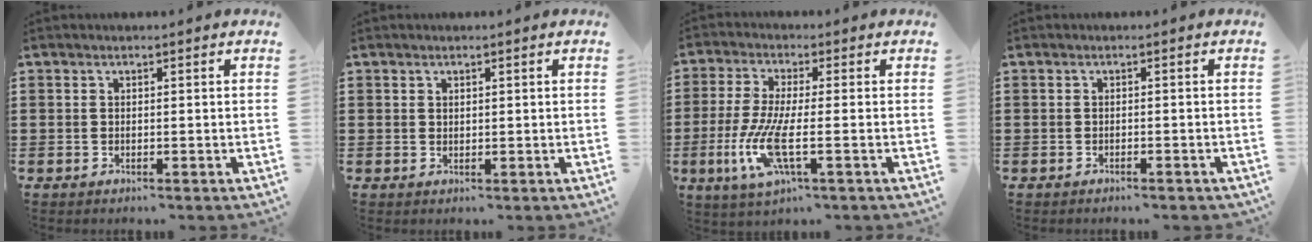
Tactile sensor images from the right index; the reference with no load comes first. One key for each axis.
{"total": 0.7, "fx": 0.4, "fy": 0.5, "fz": 0.2, "tx": -0.005, "ty": 0.002, "tz": 0.009}
{"total": 8.7, "fx": -2.5, "fy": 1.7, "fz": 8.2, "tx": -0.193, "ty": -0.030, "tz": -0.050}
{"total": 0.7, "fx": -0.7, "fy": 0.1, "fz": 0.3, "tx": -0.007, "ty": -0.002, "tz": -0.013}